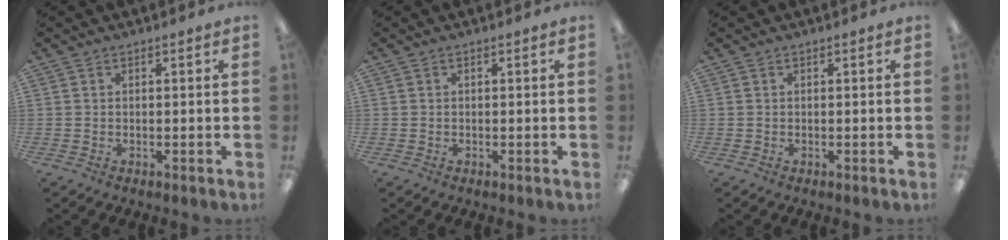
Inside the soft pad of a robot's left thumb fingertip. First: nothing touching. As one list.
[{"total": 0.0}, {"total": 0.0}]